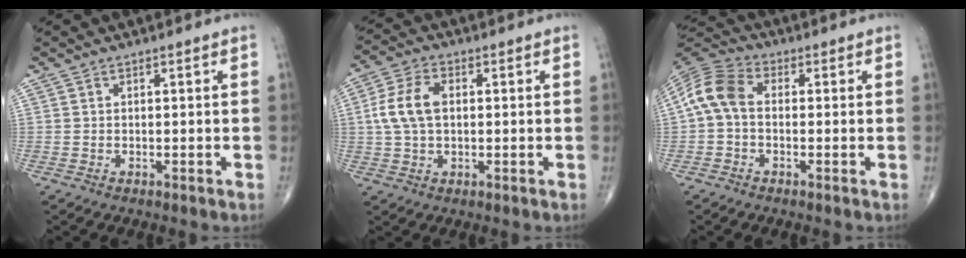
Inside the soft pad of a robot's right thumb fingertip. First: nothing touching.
{"total": 8.1, "force": [0.8, 4.9, 6.4], "torque": [-0.137, 0.016, 0.013]}
{"total": 8.5, "force": [0.0, 5.8, 6.3], "torque": [-0.124, 0.024, -0.016]}